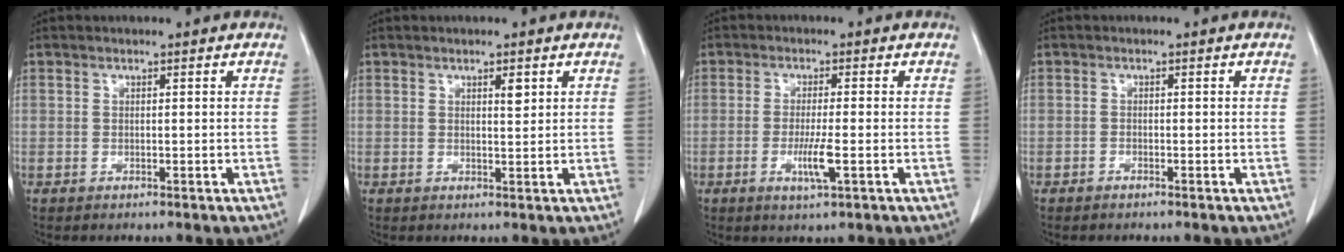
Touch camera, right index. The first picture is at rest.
{"total": 1.6, "force": [0.8, 0.4, 1.4], "torque": [-0.022, -0.004, 0.013]}
{"total": 4.2, "force": [-1.2, 0.0, 4.1], "torque": [-0.077, -0.009, -0.017]}
{"total": 0.6, "force": [-0.5, 0.1, 0.2], "torque": [-0.007, 0.000, -0.010]}